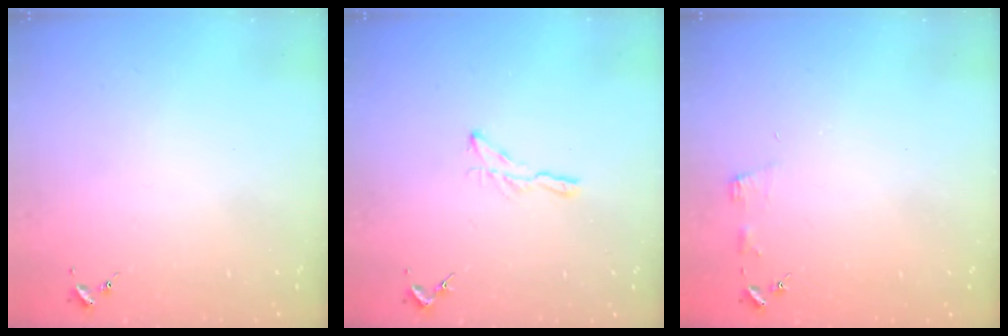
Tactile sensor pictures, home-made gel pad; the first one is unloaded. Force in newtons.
{"total": 5.4, "press": 5.4, "slide": 0.3}
{"total": 4.2, "press": 4.2, "slide": 0.5}